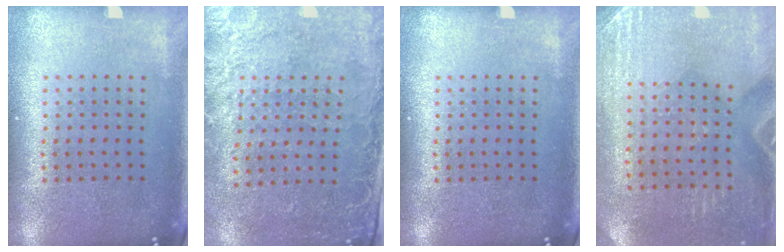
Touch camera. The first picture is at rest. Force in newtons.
{"total": 2.6, "press": 2.3, "slide": 1.3}
{"total": 0.0}
{"total": 2.8, "press": 2.5, "slide": 1.3}